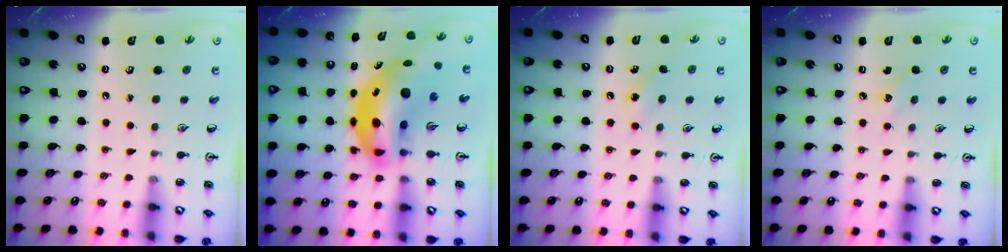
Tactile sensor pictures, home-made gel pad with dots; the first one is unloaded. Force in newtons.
{"total": 13.4, "press": 12.9, "slide": 3.9}
{"total": 6.9, "press": 6.6, "slide": 2.1}
{"total": 2.5, "press": 2.3, "slide": 0.9}